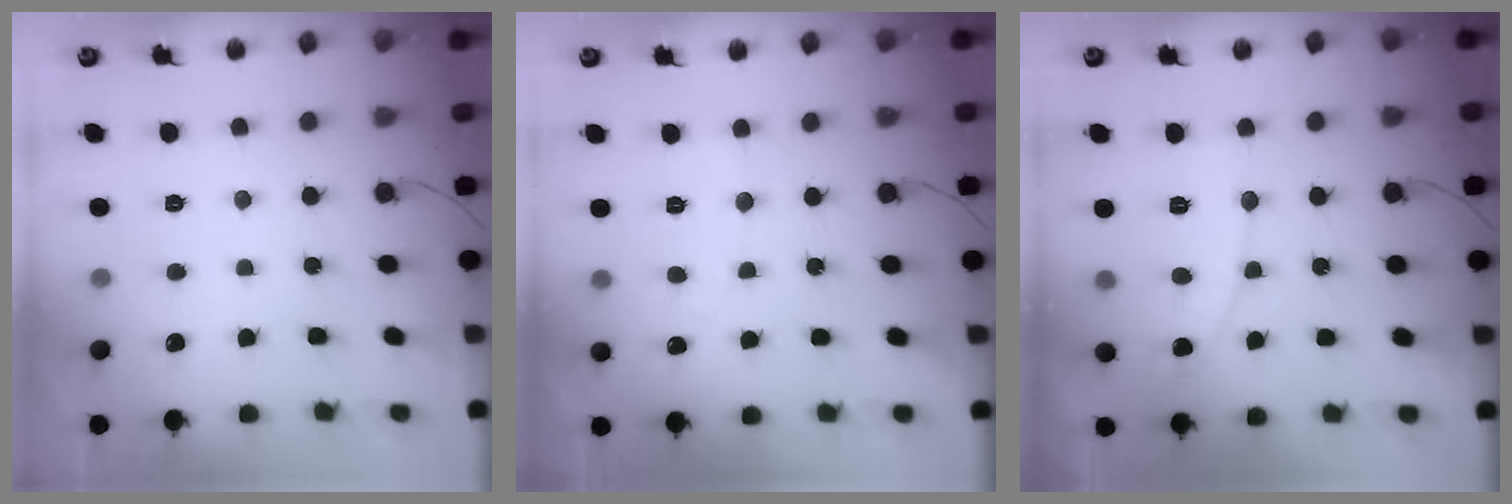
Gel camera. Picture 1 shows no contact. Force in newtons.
{"total": 2.5, "press": 2.5, "slide": 0.2}
{"total": 7.0, "press": 7.0, "slide": 0.2}